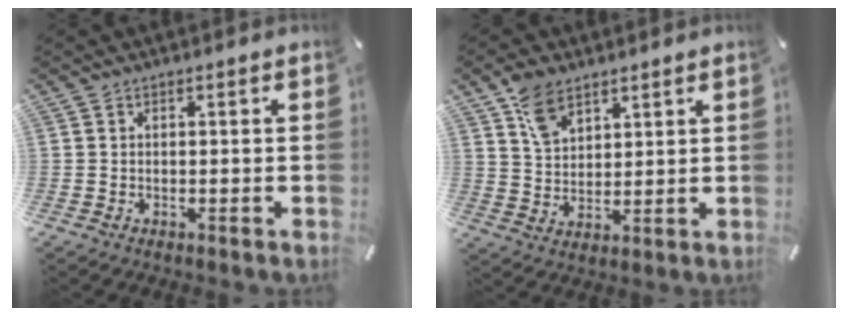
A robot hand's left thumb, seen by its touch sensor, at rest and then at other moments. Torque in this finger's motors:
{"motor_torque": [1.55, 0.98, 0.74, -1.12, 0.37]}